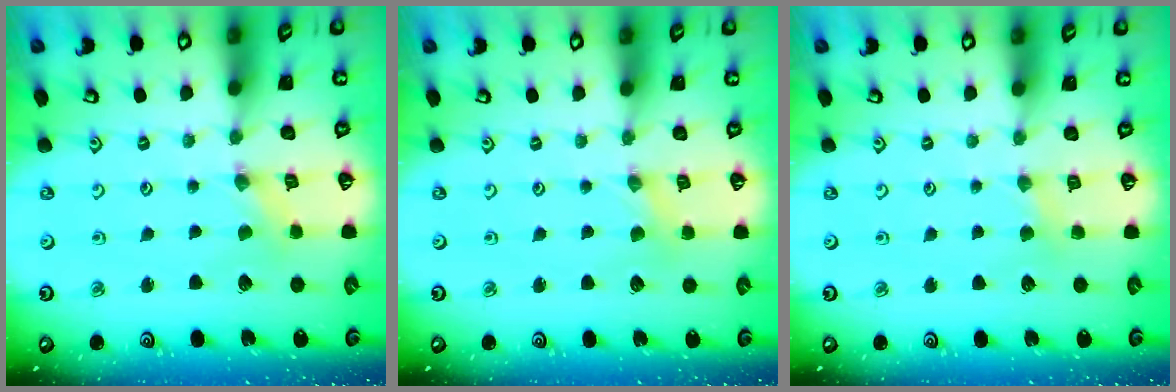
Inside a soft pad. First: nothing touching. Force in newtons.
{"total": 1.1, "press": 1.1, "slide": 0.2}
{"total": 2.6, "press": 2.6, "slide": 0.5}